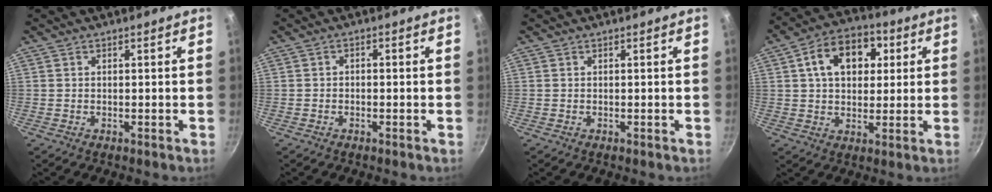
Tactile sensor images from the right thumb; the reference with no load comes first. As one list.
[{"total": 1.0, "force": [-0.5, 0.6, 0.6], "torque": [-0.014, 0.007, -0.010]}, {"total": 0.0}, {"total": 13.2, "force": [3.8, 9.1, 8.9], "torque": [-0.106, 0.010, 0.048]}]